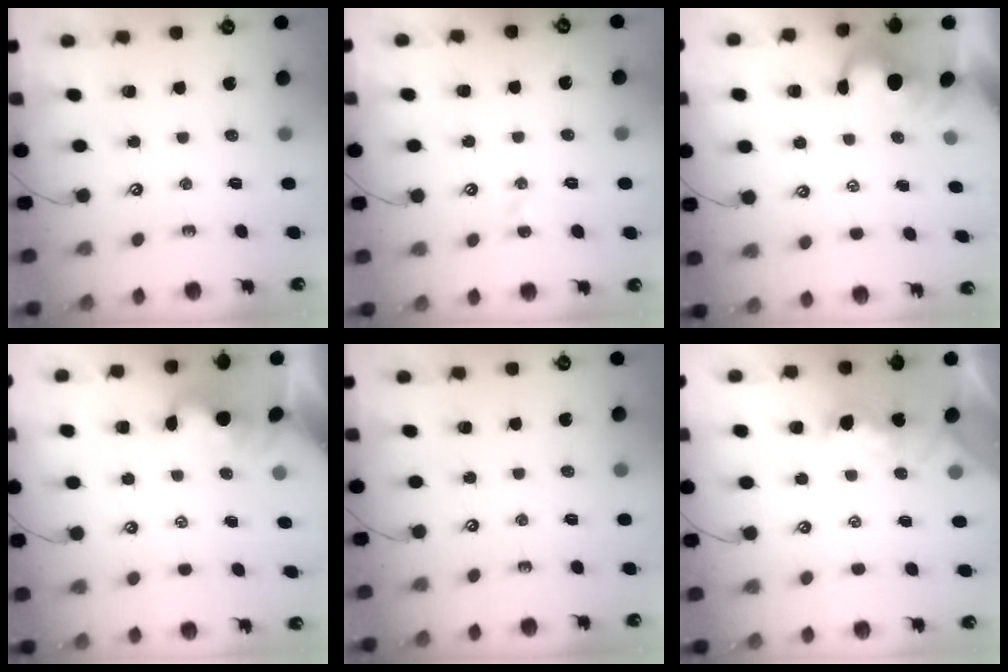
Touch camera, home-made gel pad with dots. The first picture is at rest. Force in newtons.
{"total": 2.5, "press": 2.4, "slide": 0.7}
{"total": 1.4, "press": 1.0, "slide": 0.9}
{"total": 1.6, "press": 1.5, "slide": 0.4}
{"total": 0.0}
{"total": 1.0, "press": 1.0, "slide": 0.4}